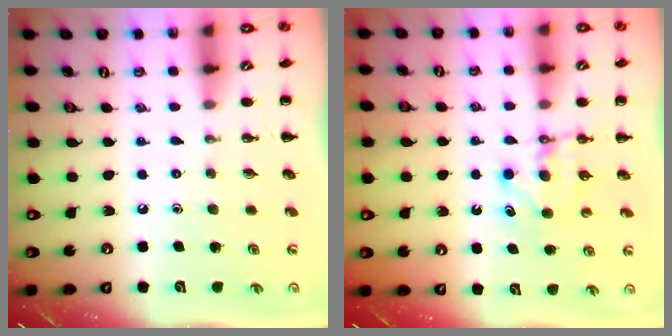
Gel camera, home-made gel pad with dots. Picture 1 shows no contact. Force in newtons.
{"total": 5.0, "press": 4.8, "slide": 1.3}